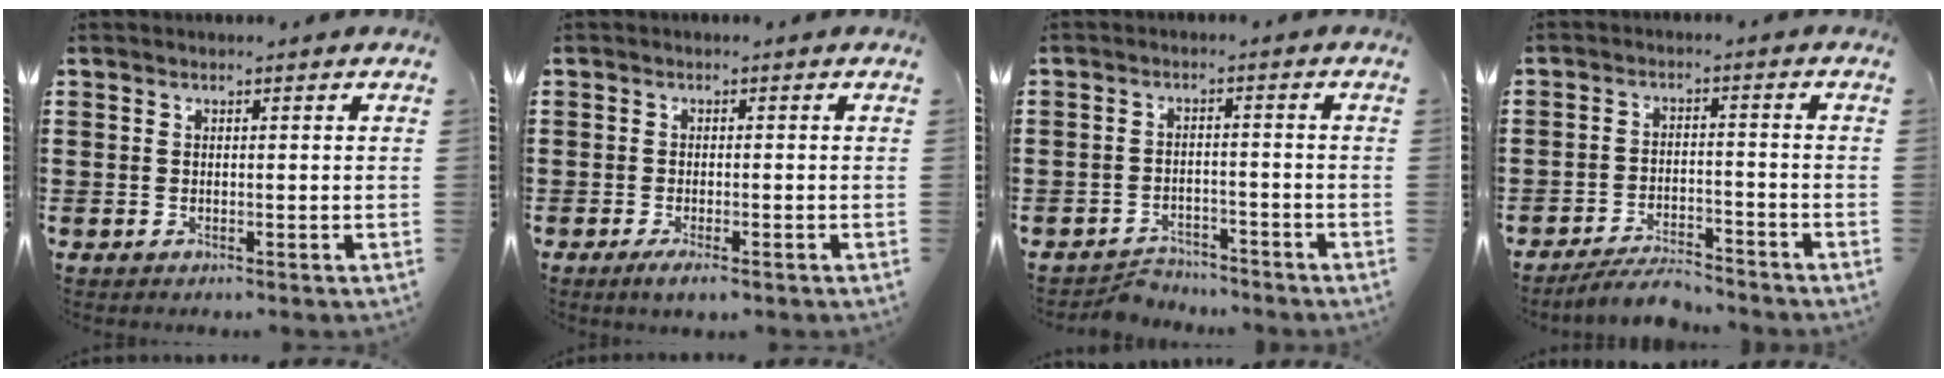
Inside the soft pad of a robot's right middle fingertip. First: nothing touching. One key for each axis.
{"total": 1.8, "fx": -1.2, "fy": 0.4, "fz": 1.3, "tx": -0.023, "ty": -0.001, "tz": -0.022}
{"total": 3.2, "fx": -3.1, "fy": 0.7, "fz": -0.1, "tx": -0.006, "ty": 0.002, "tz": -0.068}
{"total": 4.8, "fx": -4.6, "fy": 0.6, "fz": 1.3, "tx": -0.029, "ty": 0.002, "tz": -0.093}